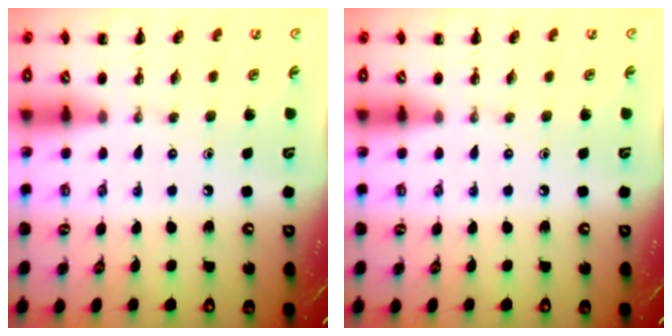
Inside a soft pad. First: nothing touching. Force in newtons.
{"total": 0.0}